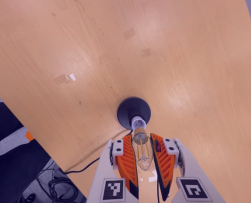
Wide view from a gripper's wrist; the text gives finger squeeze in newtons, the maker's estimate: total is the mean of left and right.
{"total": 21.7, "left": 24.5, "right": 18.9}